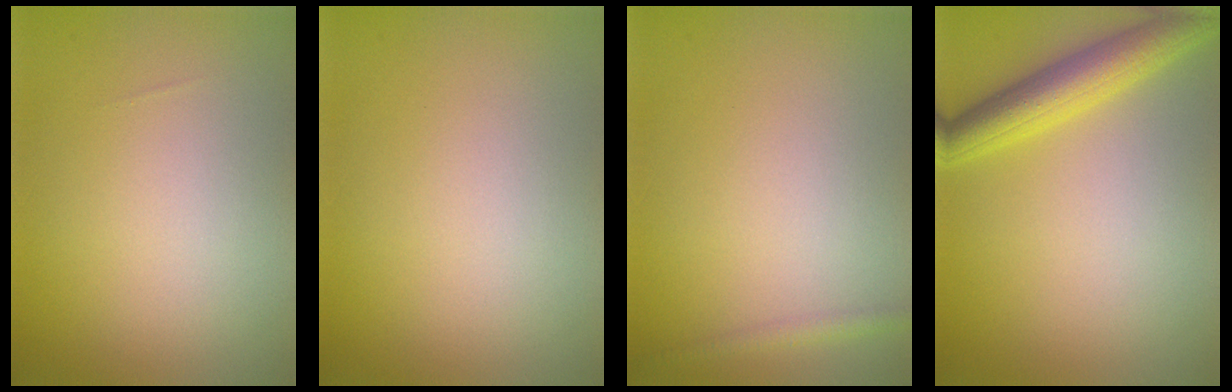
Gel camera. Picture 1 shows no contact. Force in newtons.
{"total": 0.0}
{"total": 1.1, "press": 1.1, "slide": 0.1}
{"total": 4.4, "press": 4.4, "slide": 0.1}